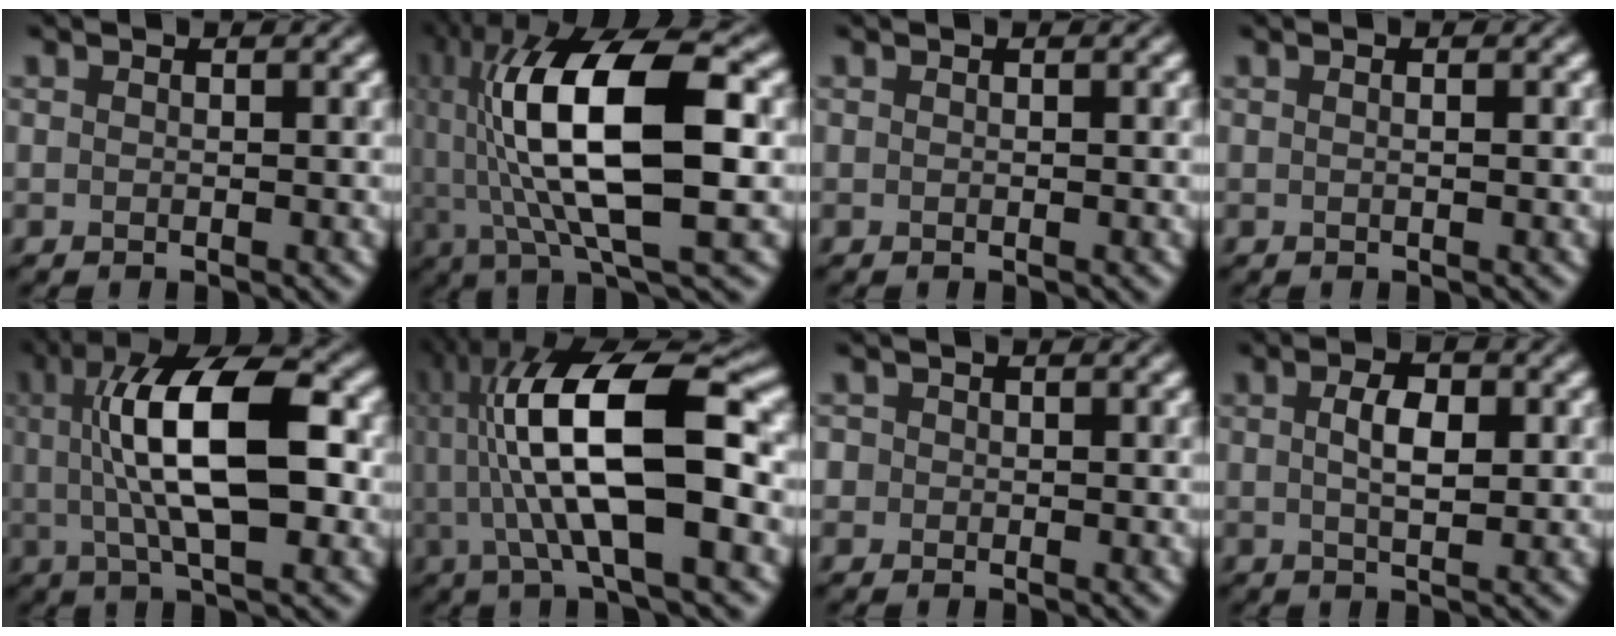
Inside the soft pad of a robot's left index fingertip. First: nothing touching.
{"total": 14.2, "force": [0.6, 4.6, 13.4], "torque": [-0.237, 0.013, 0.005]}
{"total": 0.0}
{"total": 0.6, "force": [0.1, 0.1, 0.5], "torque": [-0.009, -0.001, 0.000]}
{"total": 11.7, "force": [1.3, 4.2, 10.8], "torque": [-0.173, 0.016, 0.014]}
{"total": 12.7, "force": [0.7, 3.8, 12.1], "torque": [-0.204, 0.017, 0.005]}
{"total": 1.2, "force": [0.2, 1.2, 0.2], "torque": [0.004, 0.002, -0.007]}
{"total": 3.3, "force": [0.5, 1.5, 2.9], "torque": [-0.056, 0.002, 0.008]}